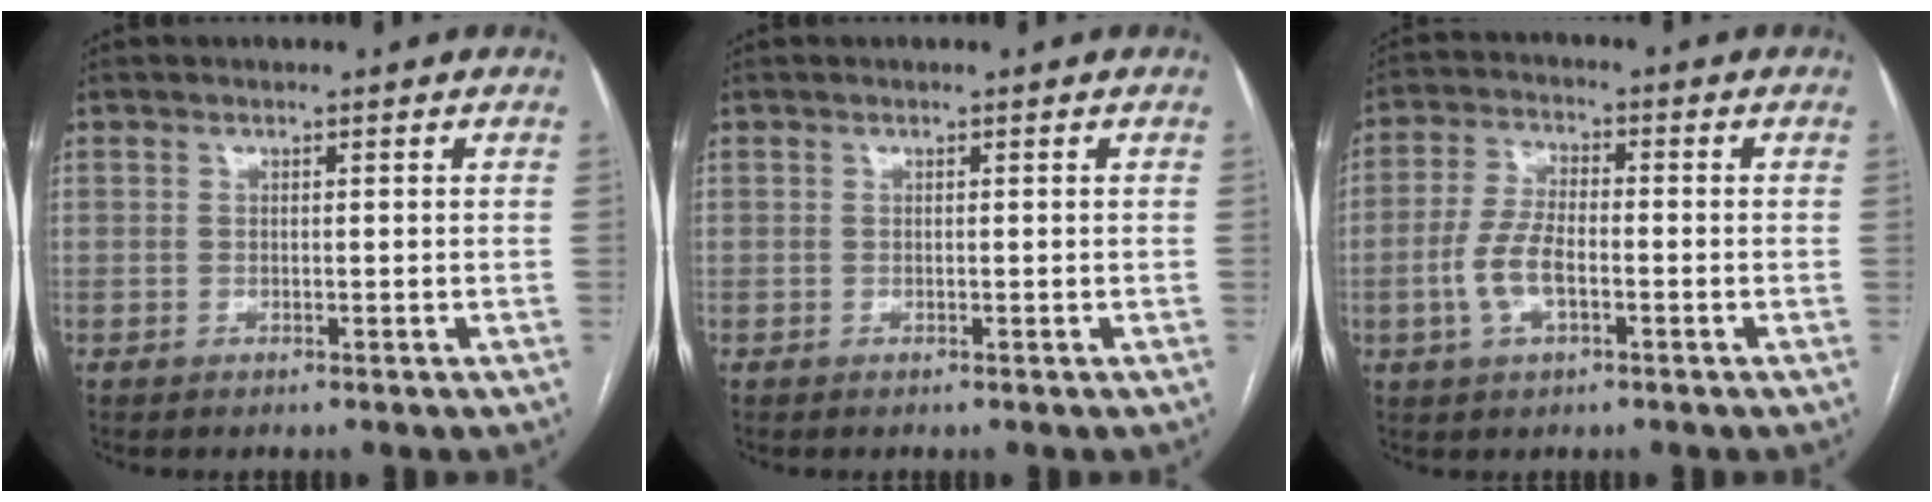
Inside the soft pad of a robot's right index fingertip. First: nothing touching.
{"total": 0.0}
{"total": 6.7, "force": [-1.7, 2.7, 5.8], "torque": [-0.134, 0.006, -0.033]}